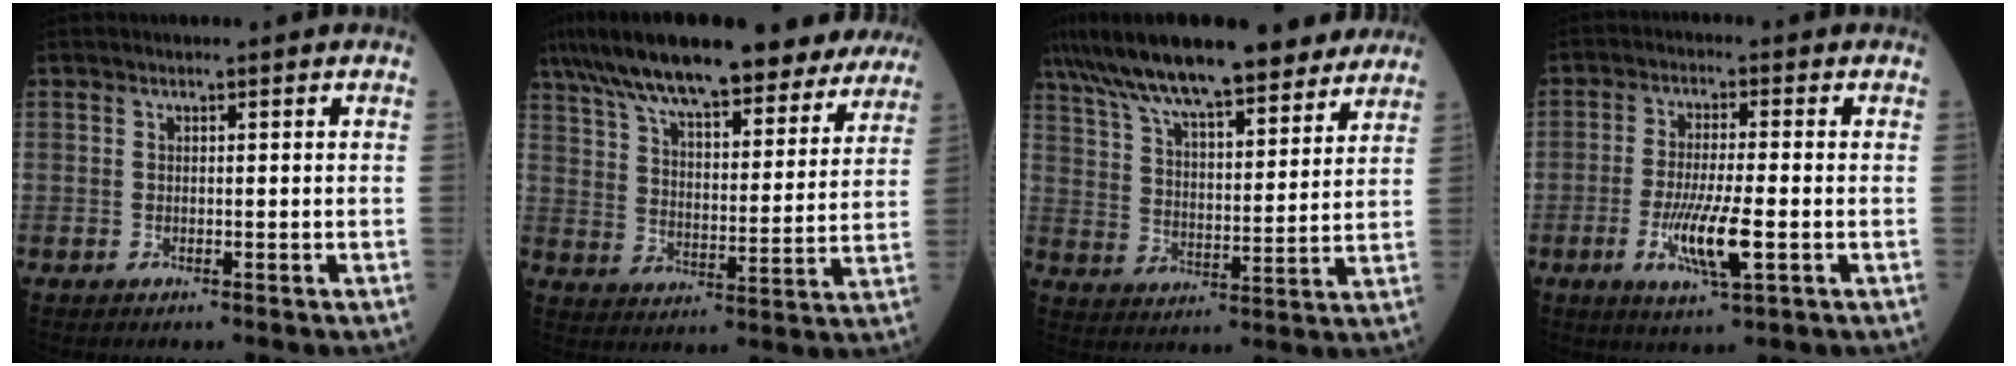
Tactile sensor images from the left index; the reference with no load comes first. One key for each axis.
{"total": 26.7, "fx": 22.1, "fy": 6.4, "fz": 13.5, "tx": -0.220, "ty": 0.028, "tz": 0.305}
{"total": 21.1, "fx": 17.1, "fy": 4.4, "fz": 11.6, "tx": -0.201, "ty": 0.036, "tz": 0.263}
{"total": 7.9, "fx": -2.3, "fy": 0.9, "fz": 7.5, "tx": -0.149, "ty": -0.017, "tz": -0.041}